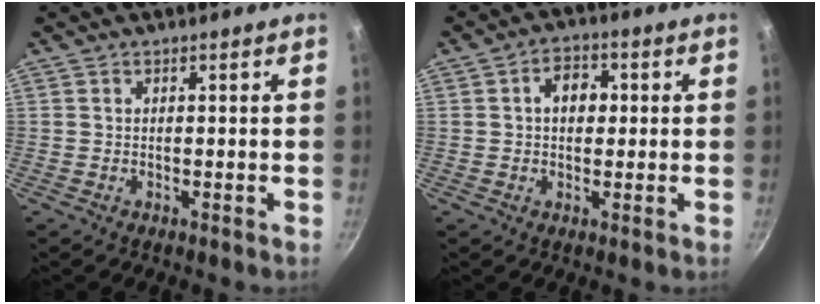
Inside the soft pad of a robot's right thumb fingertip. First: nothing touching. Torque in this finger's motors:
{"motor_torque": [0.23, 1.60, 0.66, -0.47, 0.03]}